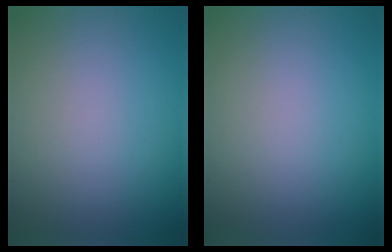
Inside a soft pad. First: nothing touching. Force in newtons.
{"total": 0.0}